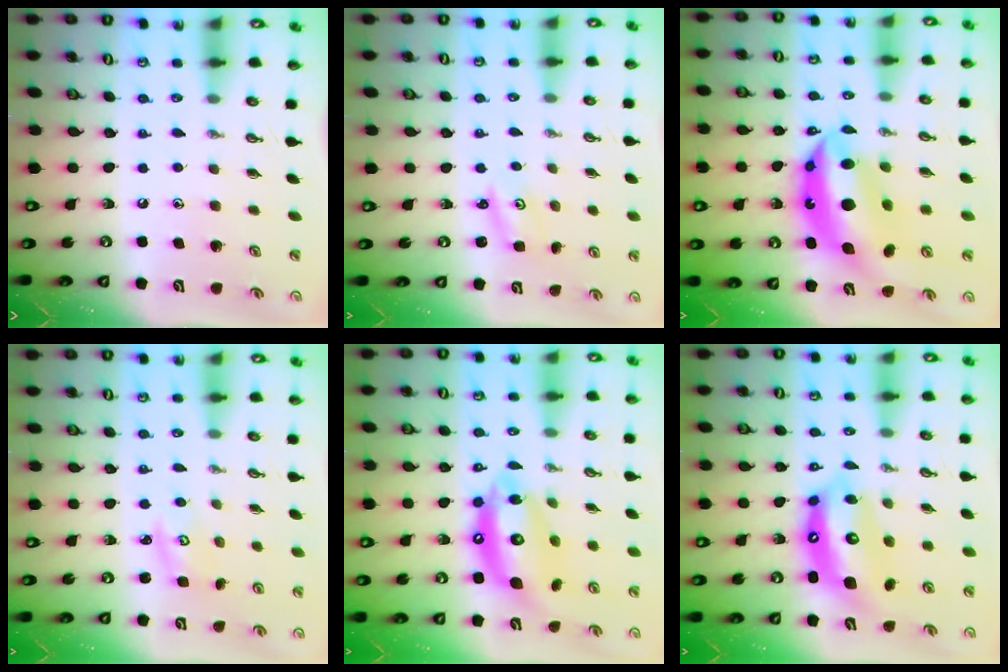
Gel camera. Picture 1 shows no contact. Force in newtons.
{"total": 3.2, "press": 3.2, "slide": 0.3}
{"total": 18.1, "press": 18.1, "slide": 1.3}
{"total": 3.1, "press": 3.1, "slide": 0.4}
{"total": 16.0, "press": 15.9, "slide": 1.9}
{"total": 12.8, "press": 12.8, "slide": 0.9}